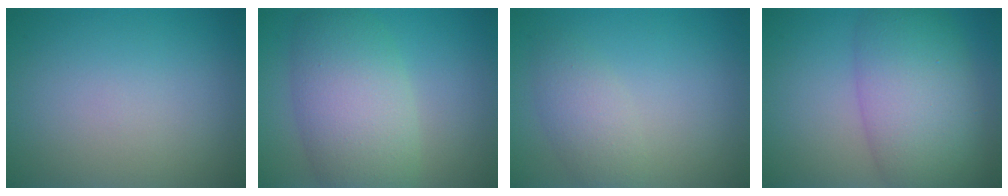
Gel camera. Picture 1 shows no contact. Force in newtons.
{"total": 7.6, "press": 7.6, "slide": 0.5}
{"total": 2.7, "press": 2.7, "slide": 0.1}
{"total": 8.7, "press": 8.7, "slide": 0.4}